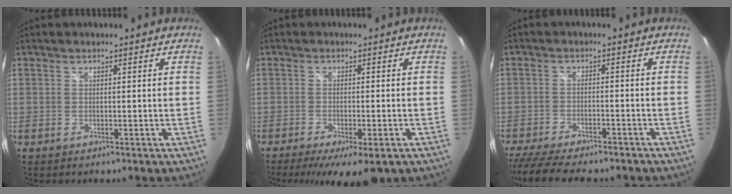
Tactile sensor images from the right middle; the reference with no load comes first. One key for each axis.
{"total": 9.8, "fx": -6.4, "fy": 2.3, "fz": 7.0, "tx": -0.137, "ty": -0.033, "tz": -0.095}
{"total": 15.7, "fx": -13.2, "fy": 3.8, "fz": 7.6, "tx": -0.160, "ty": -0.032, "tz": -0.204}